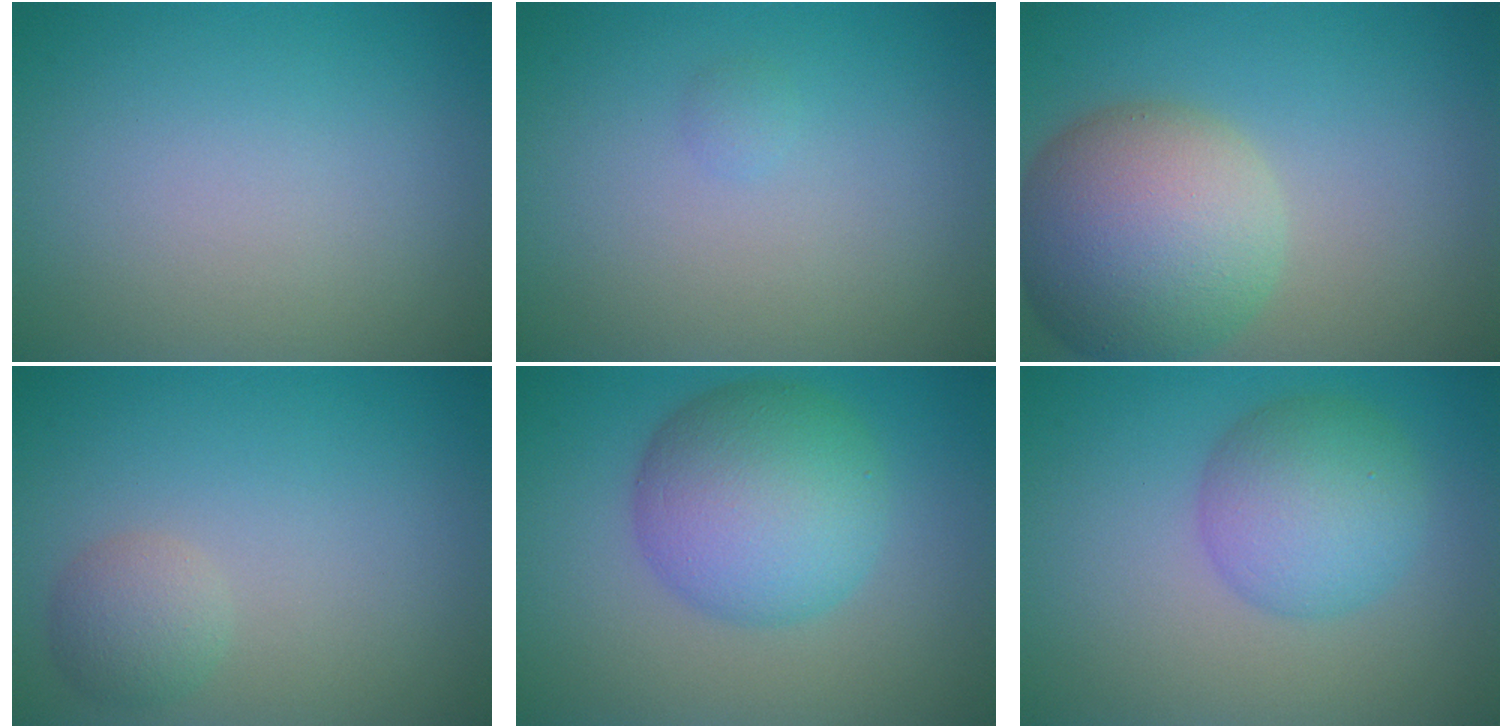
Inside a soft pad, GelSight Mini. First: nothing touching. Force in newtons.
{"total": 0.5, "press": 0.5, "slide": 0.0}
{"total": 9.9, "press": 9.9, "slide": 0.4}
{"total": 2.1, "press": 2.1, "slide": 0.1}
{"total": 7.9, "press": 7.9, "slide": 0.1}
{"total": 5.2, "press": 5.2, "slide": 0.2}